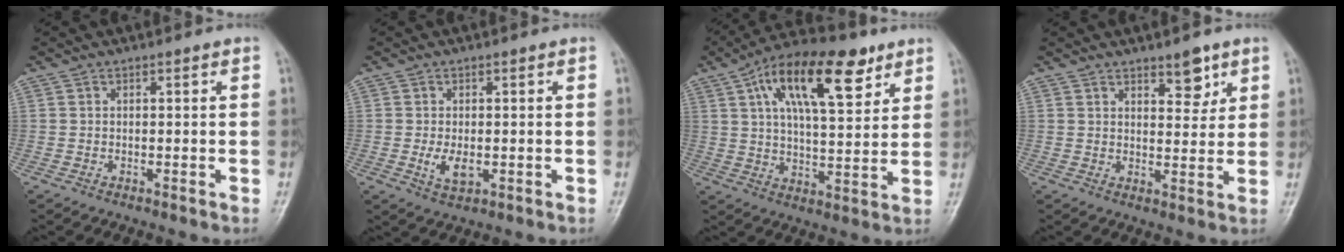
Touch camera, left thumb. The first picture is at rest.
{"total": 4.0, "force": [-0.6, 2.2, 3.3], "torque": [-0.059, -0.007, -0.006]}
{"total": 18.9, "force": [9.0, 7.9, 14.6], "torque": [-0.212, -0.011, 0.146]}
{"total": 5.2, "force": [3.3, 2.4, 3.2], "torque": [-0.020, -0.022, 0.047]}